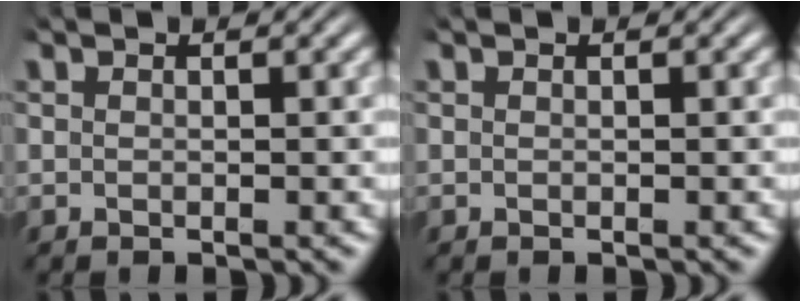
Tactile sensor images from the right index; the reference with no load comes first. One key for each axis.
{"total": 0.0}